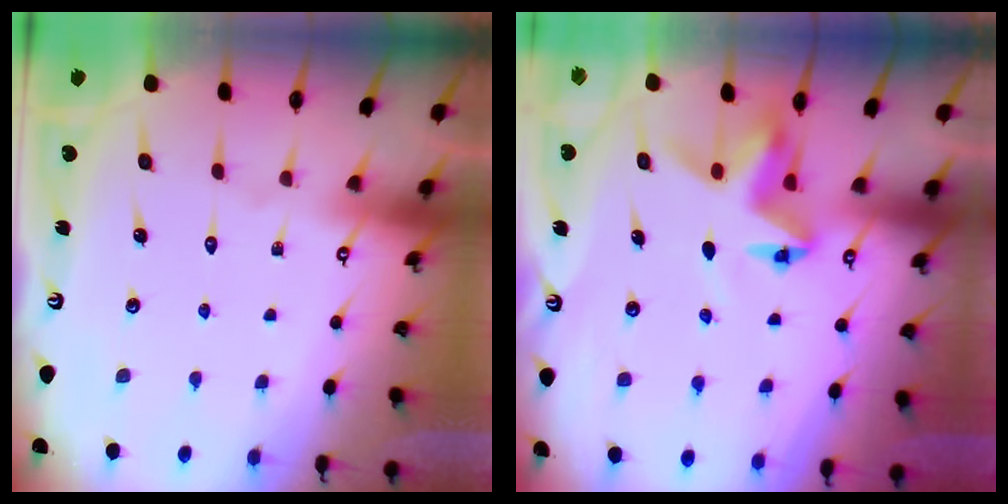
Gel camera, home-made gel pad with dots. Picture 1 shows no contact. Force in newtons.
{"total": 5.1, "press": 5.1, "slide": 0.4}